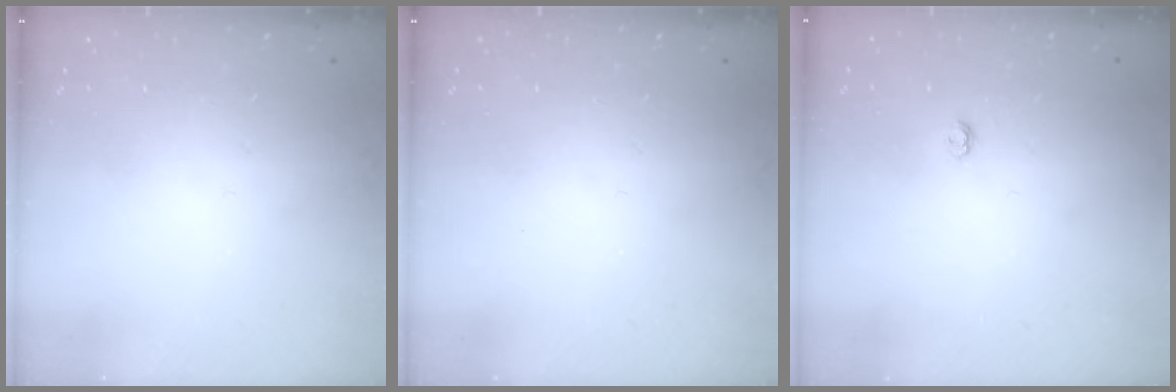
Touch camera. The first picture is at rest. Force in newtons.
{"total": 0.0}
{"total": 2.9, "press": 2.9, "slide": 0.4}